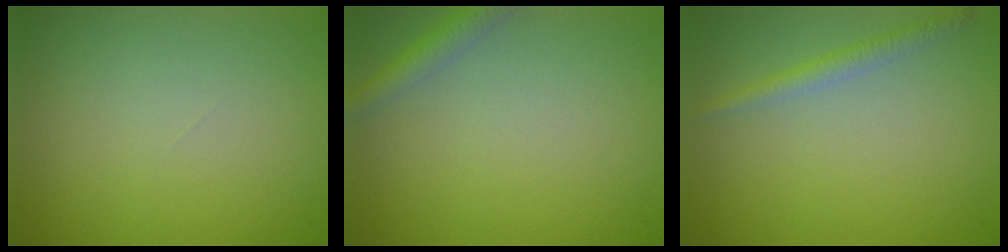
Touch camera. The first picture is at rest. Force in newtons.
{"total": 2.1, "press": 2.1, "slide": 0.1}
{"total": 1.6, "press": 1.6, "slide": 0.1}